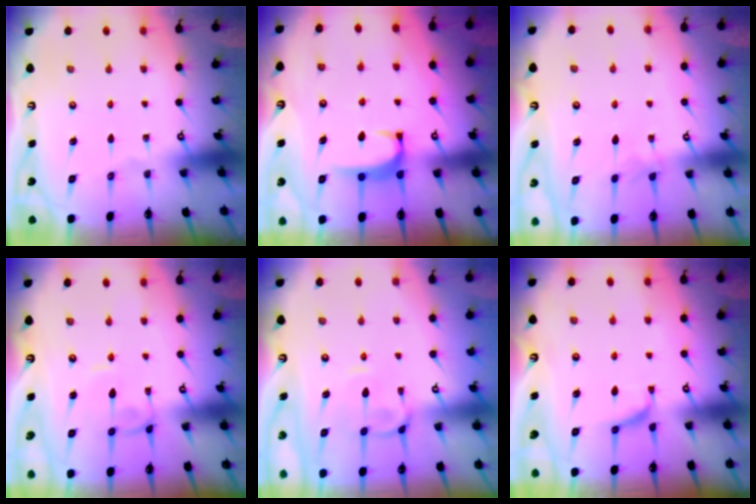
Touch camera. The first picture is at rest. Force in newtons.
{"total": 1.7, "press": 1.6, "slide": 0.5}
{"total": 1.1, "press": 1.0, "slide": 0.4}
{"total": 0.8, "press": 0.7, "slide": 0.3}
{"total": 1.8, "press": 1.5, "slide": 0.9}
{"total": 0.0}